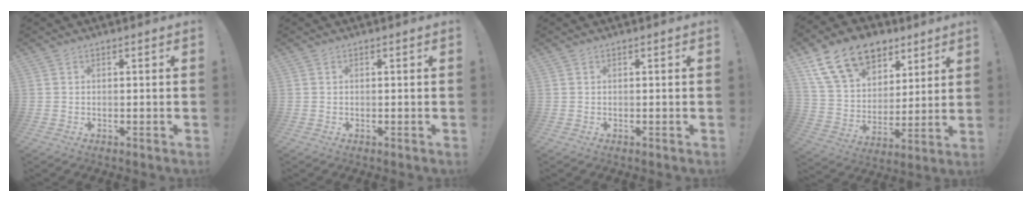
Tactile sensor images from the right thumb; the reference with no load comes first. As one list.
[{"total": 0.0}, {"total": 0.0}, {"total": 19.1, "force": [11.3, 12.5, 8.9], "torque": [-0.148, -0.058, 0.220]}]